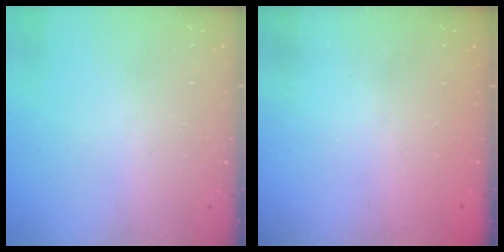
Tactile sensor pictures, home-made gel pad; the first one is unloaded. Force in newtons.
{"total": 2.3, "press": 2.2, "slide": 0.8}